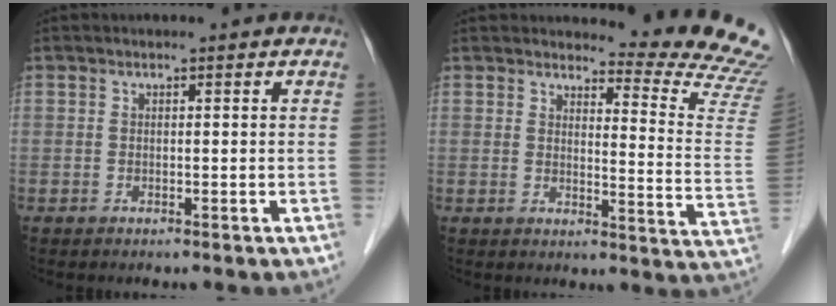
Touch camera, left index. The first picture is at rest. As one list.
[{"total": 14.3, "force": [14.2, -0.8, 2.0], "torque": [-0.015, -0.148, 0.136]}]